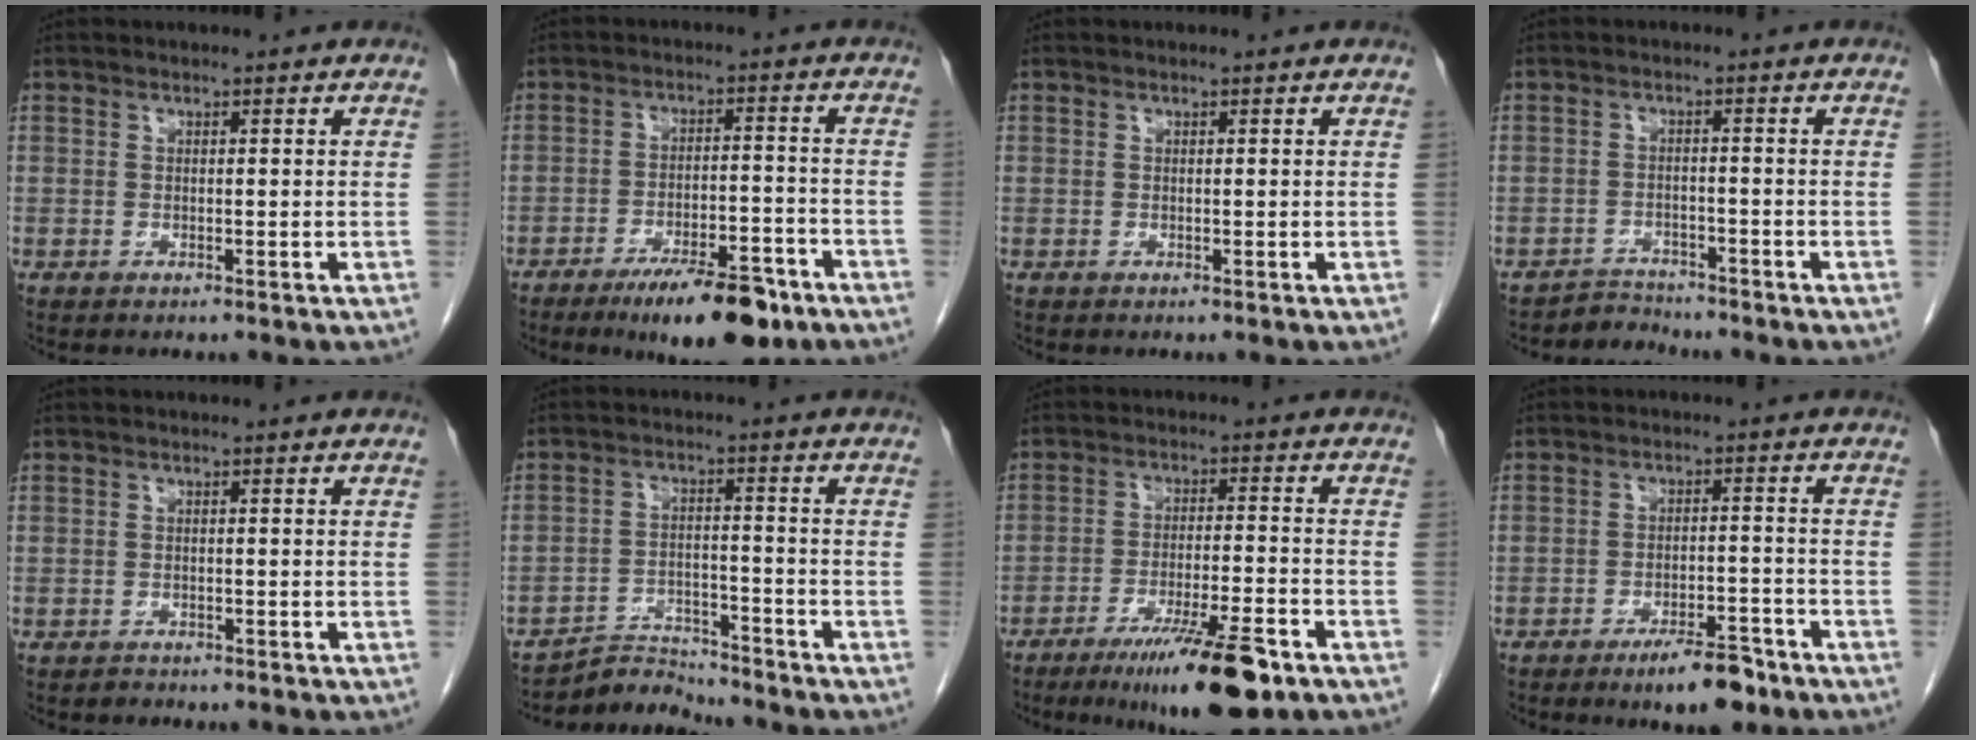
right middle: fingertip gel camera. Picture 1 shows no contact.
{"total": 11.5, "force": [-7.9, 2.9, 7.9], "torque": [-0.113, -0.007, -0.122]}
{"total": 0.0}
{"total": 2.9, "force": [-2.6, 0.5, -1.2], "torque": [0.027, -0.004, -0.044]}
{"total": 0.9, "force": [-0.7, 0.4, -0.1], "torque": [-0.001, 0.001, -0.013]}
{"total": 5.3, "force": [-5.1, 0.1, -1.4], "torque": [0.023, 0.004, -0.087]}
{"total": 12.7, "force": [-8.1, 1.3, 9.7], "torque": [-0.148, -0.025, -0.129]}
{"total": 6.7, "force": [-4.9, 1.7, 4.3], "torque": [-0.066, -0.001, -0.074]}